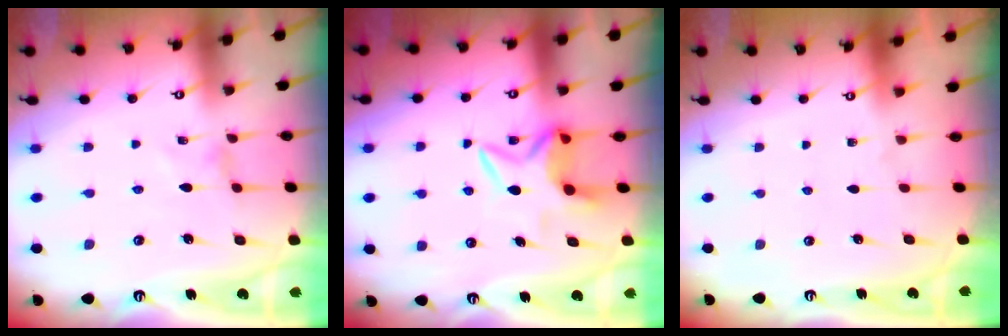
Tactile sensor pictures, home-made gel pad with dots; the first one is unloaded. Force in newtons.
{"total": 6.3, "press": 6.2, "slide": 1.0}
{"total": 0.0}